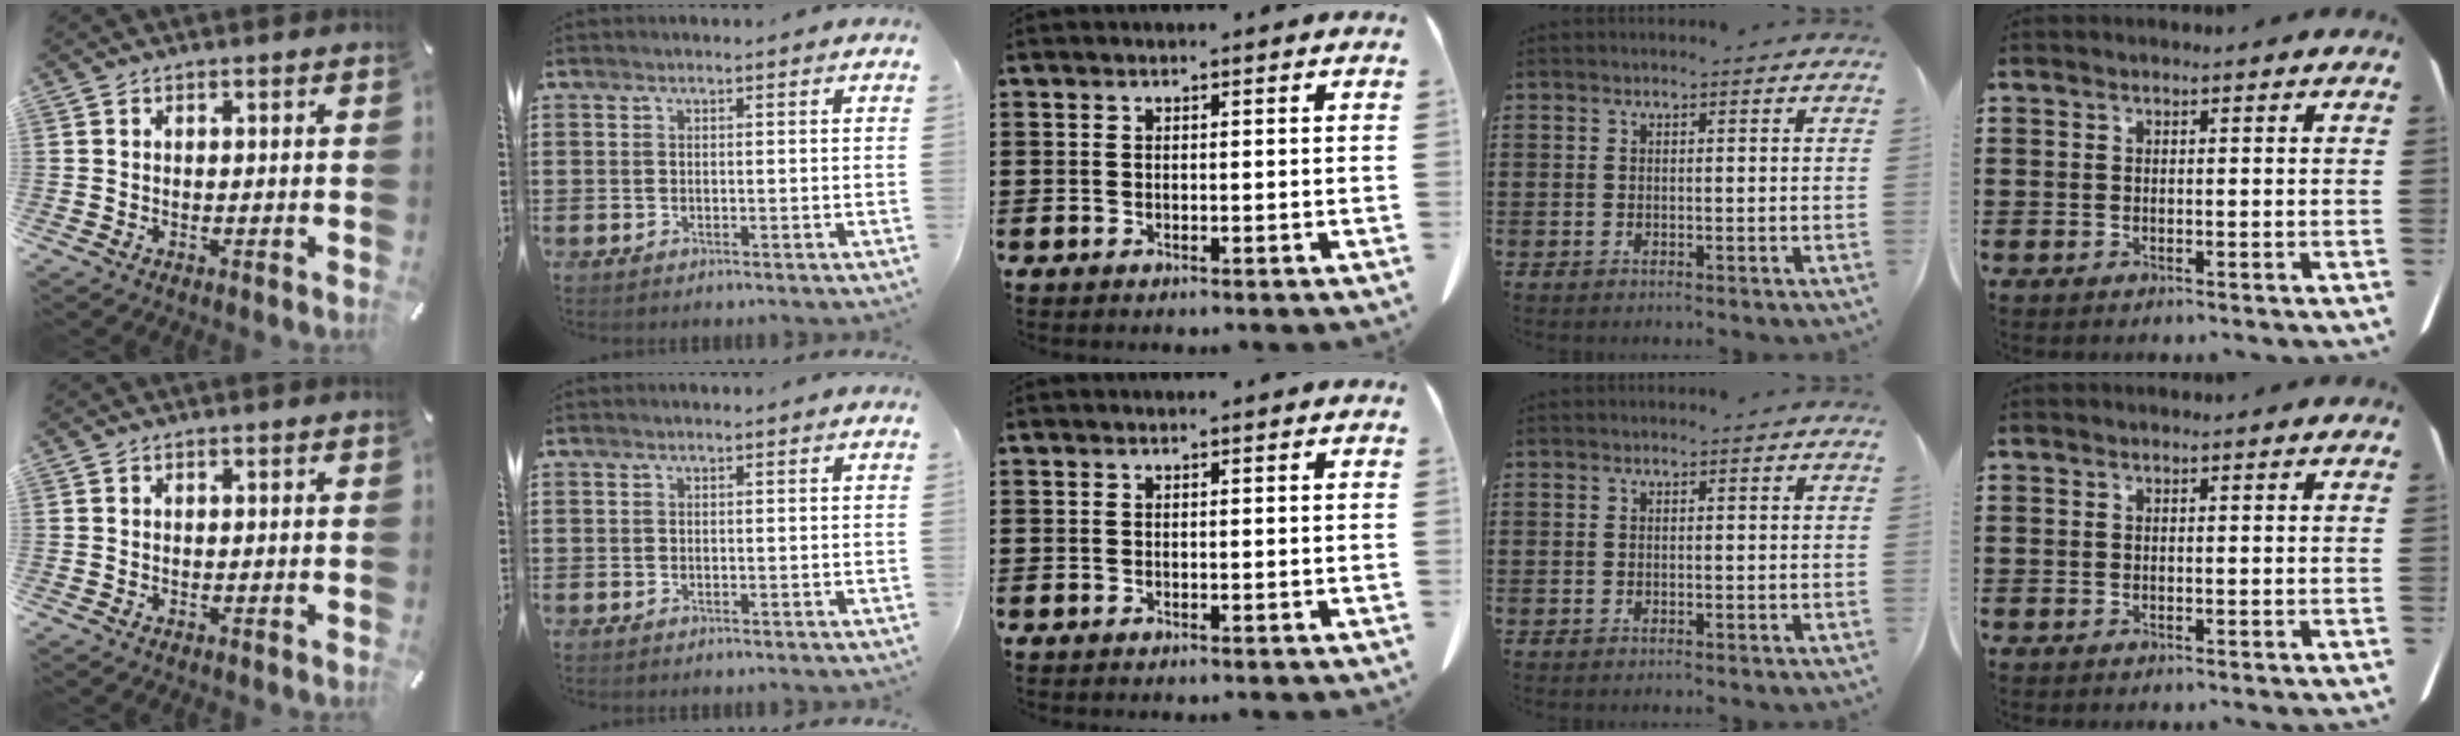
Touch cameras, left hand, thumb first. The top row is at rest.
{}